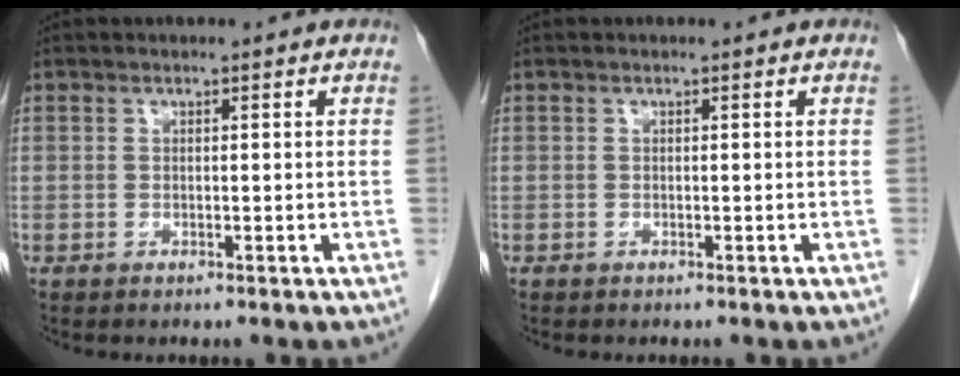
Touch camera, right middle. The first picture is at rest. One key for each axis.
{"total": 0.0}